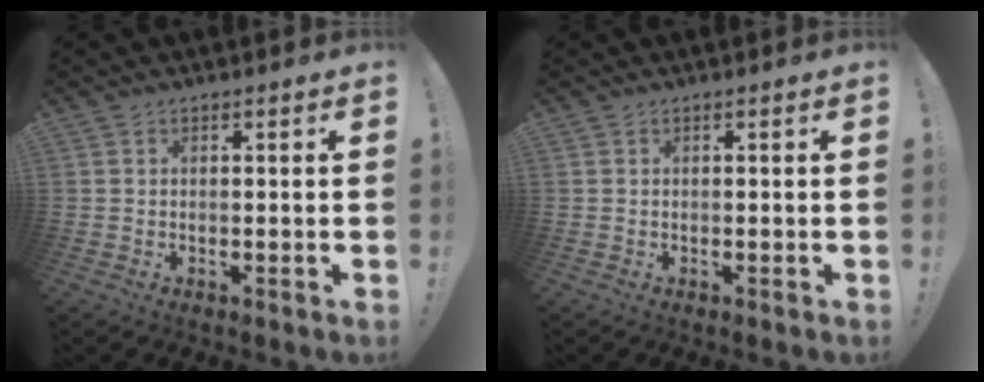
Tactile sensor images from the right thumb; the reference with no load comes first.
{"total": 0.0}